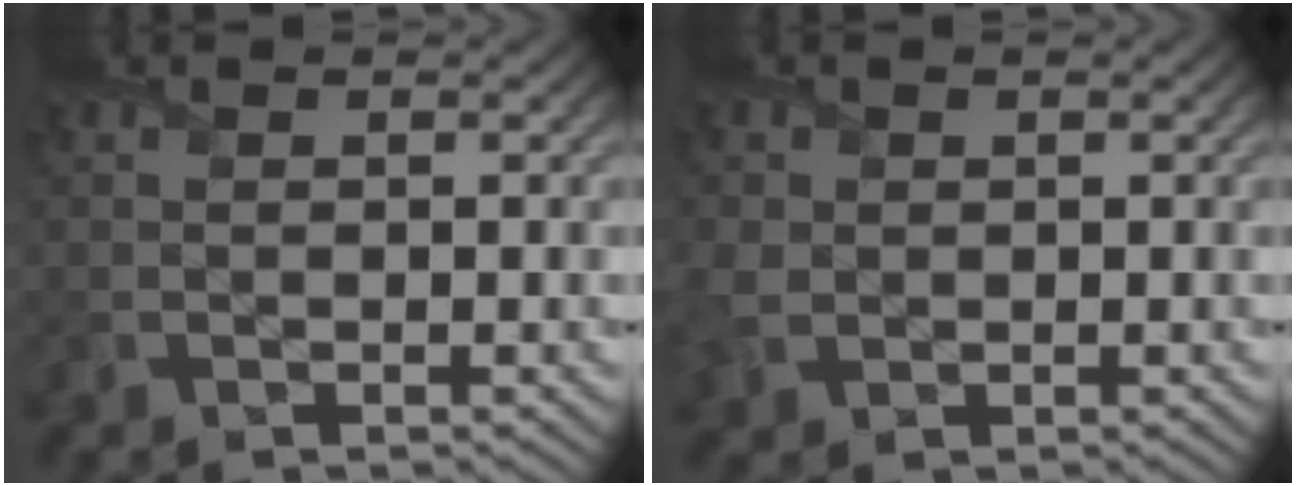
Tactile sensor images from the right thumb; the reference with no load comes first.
{"total": 3.8, "force": [0.2, 3.3, 2.0], "torque": [-0.067, -0.003, 0.003]}